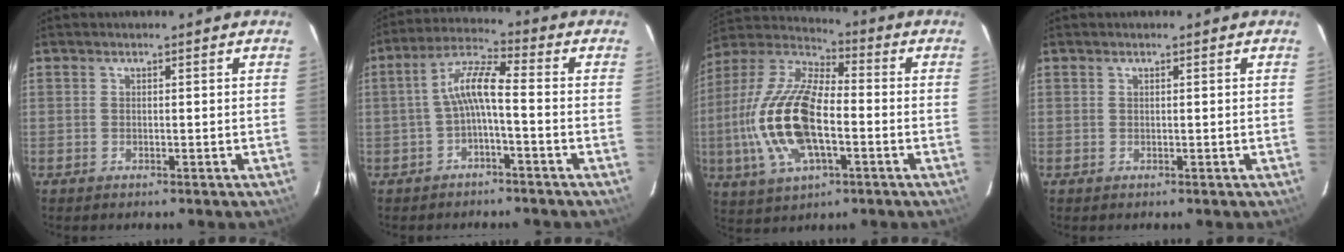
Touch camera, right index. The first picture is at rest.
{"total": 6.6, "force": [-1.7, 1.0, 6.3], "torque": [-0.141, 0.019, -0.032]}
{"total": 19.7, "force": [-3.6, 8.7, 17.3], "torque": [-0.370, 0.000, -0.070]}
{"total": 0.0}